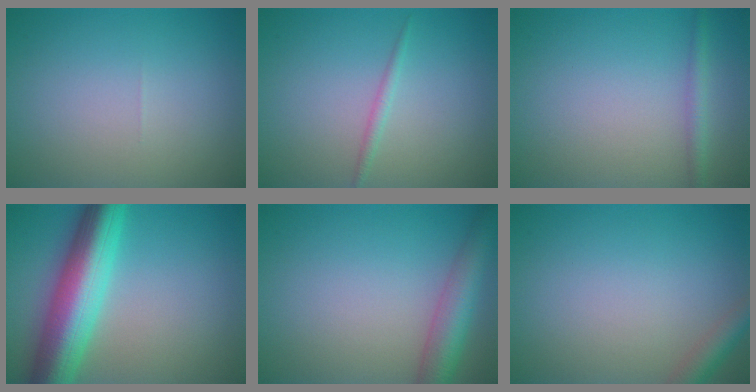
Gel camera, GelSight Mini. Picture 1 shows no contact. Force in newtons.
{"total": 1.0, "press": 1.0, "slide": 0.1}
{"total": 1.5, "press": 1.5, "slide": 0.1}
{"total": 9.6, "press": 9.6, "slide": 0.4}
{"total": 4.9, "press": 4.9, "slide": 0.2}
{"total": 2.3, "press": 2.3, "slide": 0.1}